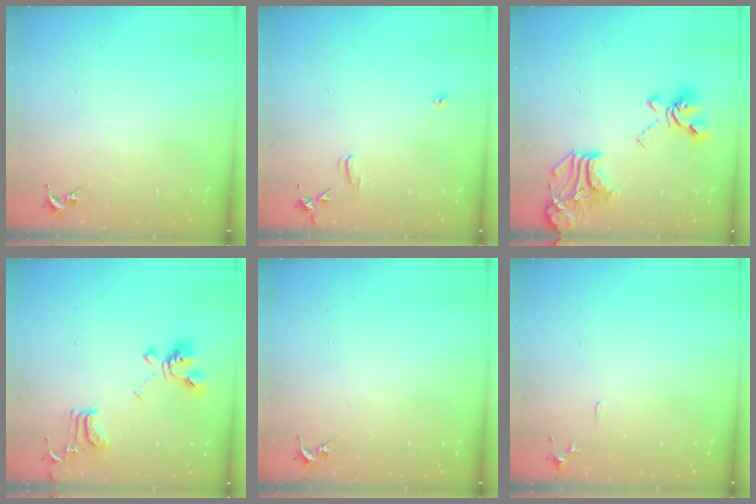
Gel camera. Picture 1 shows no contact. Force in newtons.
{"total": 7.0, "press": 7.0, "slide": 0.6}
{"total": 20.8, "press": 20.7, "slide": 1.6}
{"total": 16.4, "press": 16.3, "slide": 1.5}
{"total": 0.0}
{"total": 5.7, "press": 5.6, "slide": 0.6}